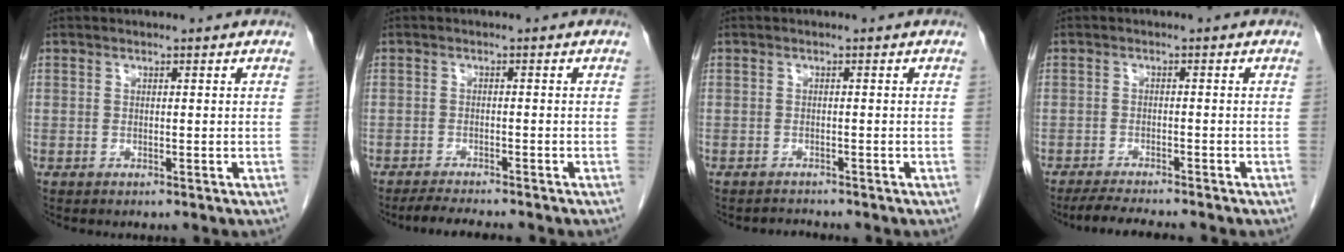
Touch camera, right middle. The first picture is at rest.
{"total": 4.3, "force": [-3.9, 0.0, 1.7], "torque": [-0.032, -0.016, -0.064]}
{"total": 1.1, "force": [-1.0, 0.0, -0.3], "torque": [0.002, -0.008, -0.015]}
{"total": 5.6, "force": [-5.0, 0.0, 2.4], "torque": [-0.039, -0.018, -0.084]}